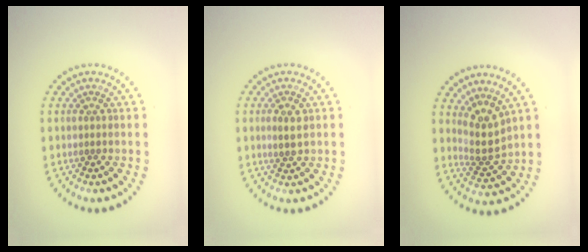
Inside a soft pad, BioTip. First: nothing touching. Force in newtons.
{"total": 1.8, "press": 1.8, "slide": 0.4}
{"total": 2.9, "press": 2.2, "slide": 1.9}